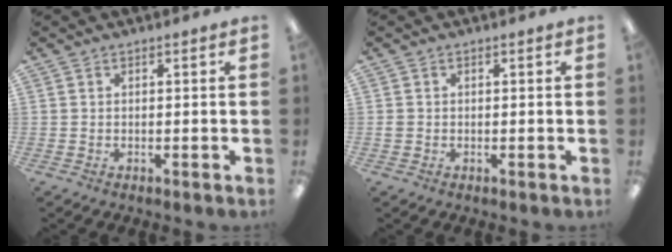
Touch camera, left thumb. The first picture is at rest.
{"total": 0.9, "force": [-0.1, 0.8, 0.3], "torque": [-0.006, 0.003, -0.004]}